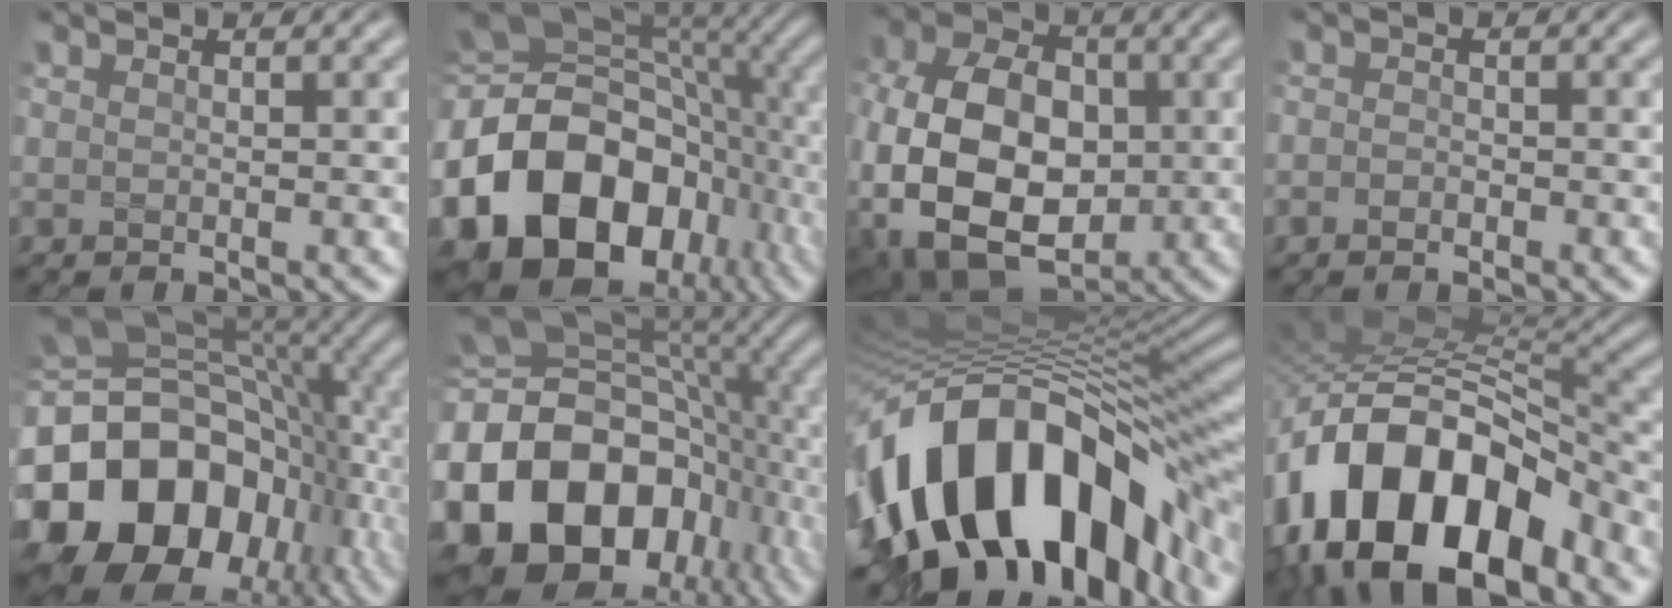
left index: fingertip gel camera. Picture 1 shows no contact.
{"total": 18.6, "force": [-5.8, 13.8, 11.1], "torque": [-0.229, -0.021, -0.097]}
{"total": 13.7, "force": [-2.4, 9.4, 9.6], "torque": [-0.194, -0.010, -0.037]}
{"total": 0.9, "force": [-0.6, 0.5, 0.4], "torque": [-0.010, 0.004, -0.013]}
{"total": 20.6, "force": [-5.3, 15.5, 12.5], "torque": [-0.250, -0.022, -0.085]}
{"total": 18.8, "force": [-5.2, 13.6, 12.0], "torque": [-0.244, -0.019, -0.080]}
{"total": 17.4, "force": [-5.1, 9.6, 13.6], "torque": [-0.235, 0.005, -0.080]}
{"total": 16.4, "force": [-5.4, 10.0, 11.9], "torque": [-0.218, 0.001, -0.095]}